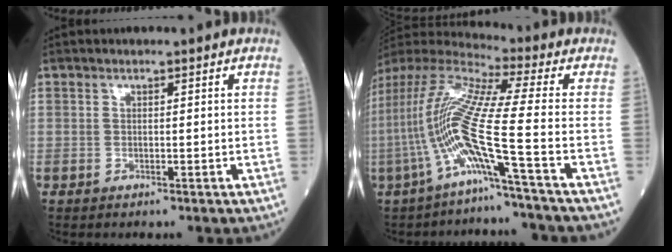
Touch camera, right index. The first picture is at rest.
{"total": 15.7, "force": [-5.7, -1.6, 14.5], "torque": [-0.312, 0.002, -0.123]}